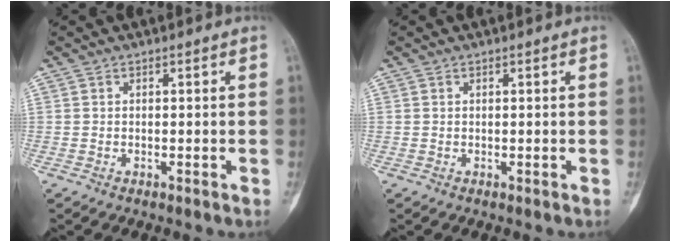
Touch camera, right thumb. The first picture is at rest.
{"total": 0.0}